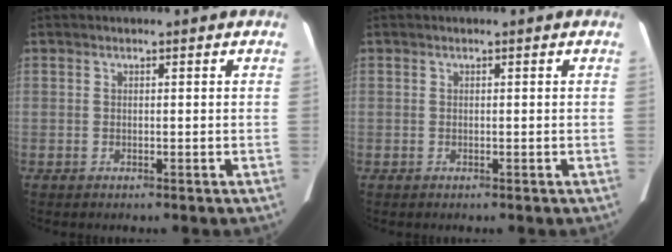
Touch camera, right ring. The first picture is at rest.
{"total": 0.0}